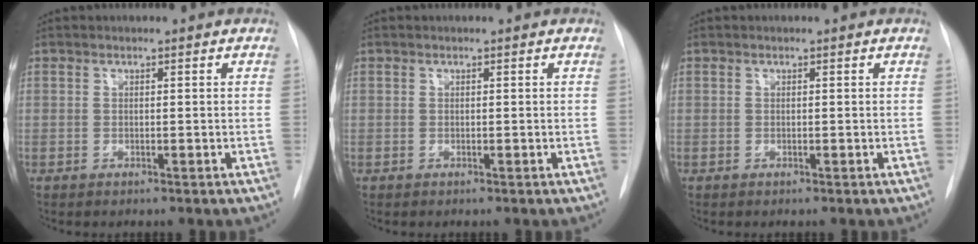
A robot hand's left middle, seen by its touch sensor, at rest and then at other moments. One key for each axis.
{"total": 0.0}
{"total": 0.0}